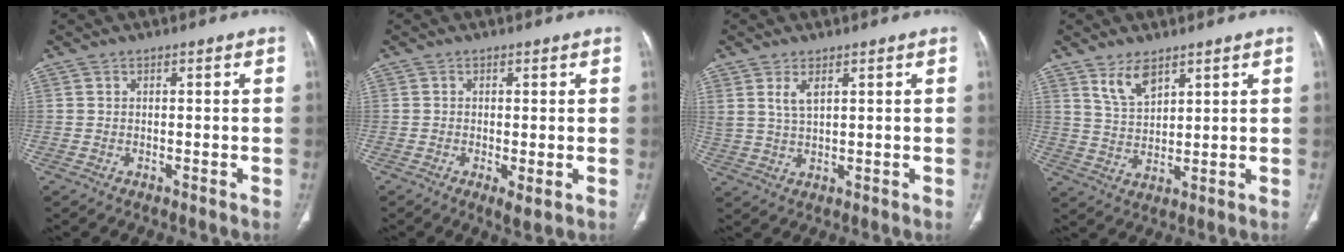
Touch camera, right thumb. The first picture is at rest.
{"total": 2.5, "force": [-0.6, 0.6, 2.3], "torque": [-0.046, -0.011, -0.011]}
{"total": 3.6, "force": [1.9, 1.4, 2.7], "torque": [-0.055, -0.012, 0.045]}
{"total": 5.9, "force": [4.0, 2.7, 3.4], "torque": [-0.055, -0.025, 0.084]}